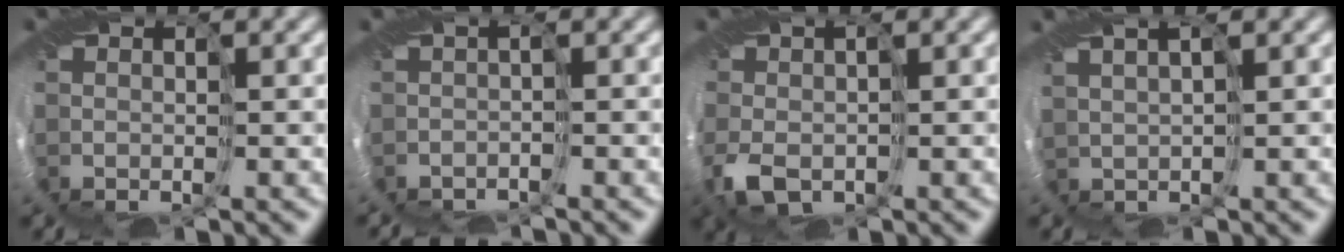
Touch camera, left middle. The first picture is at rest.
{"total": 1.4, "force": [-1.1, 0.6, 0.6], "torque": [0.003, 0.000, -0.013]}
{"total": 3.5, "force": [-1.1, 2.3, 2.4], "torque": [-0.064, 0.000, -0.023]}
{"total": 3.2, "force": [2.0, 1.3, 2.1], "torque": [-0.046, 0.014, 0.032]}